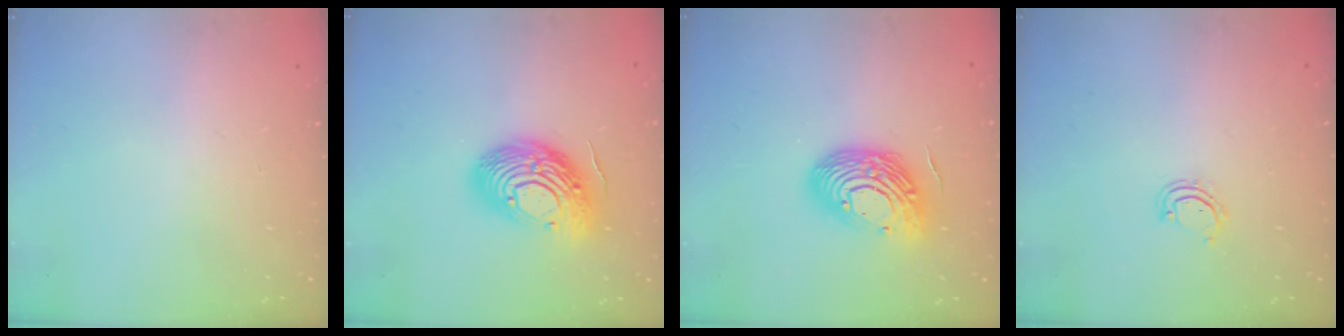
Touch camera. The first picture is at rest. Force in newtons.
{"total": 16.9, "press": 16.9, "slide": 1.2}
{"total": 15.4, "press": 15.3, "slide": 1.4}
{"total": 3.7, "press": 3.6, "slide": 0.3}